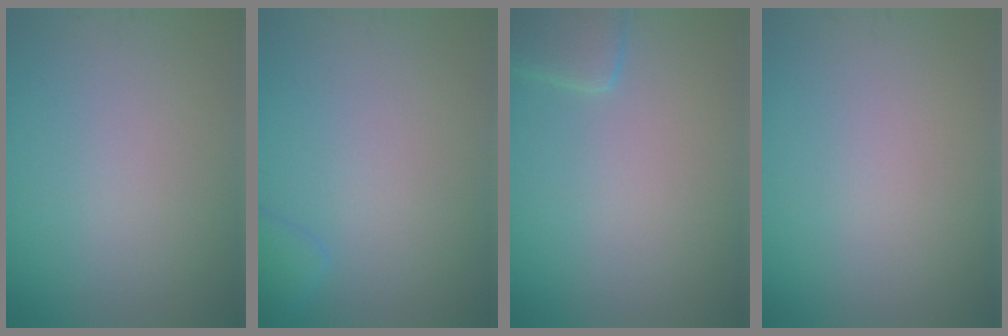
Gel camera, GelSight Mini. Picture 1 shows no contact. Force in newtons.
{"total": 1.6, "press": 1.6, "slide": 0.1}
{"total": 2.4, "press": 2.4, "slide": 0.2}
{"total": 0.0}